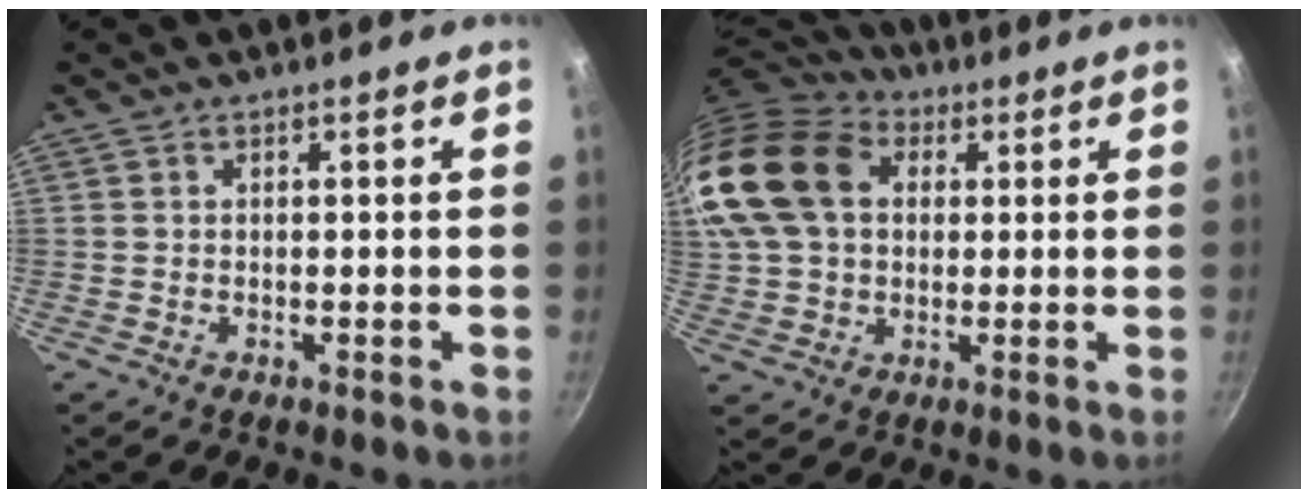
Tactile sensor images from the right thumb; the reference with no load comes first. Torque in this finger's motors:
{"motor_torque": [0.95, 4.06, 2.26, -0.25, 0.26]}